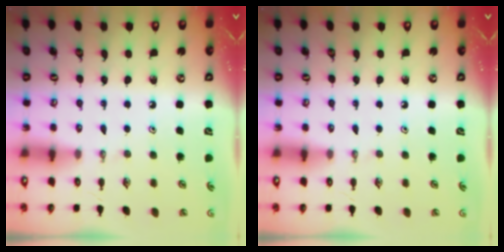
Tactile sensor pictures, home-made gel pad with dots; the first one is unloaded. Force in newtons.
{"total": 0.0}